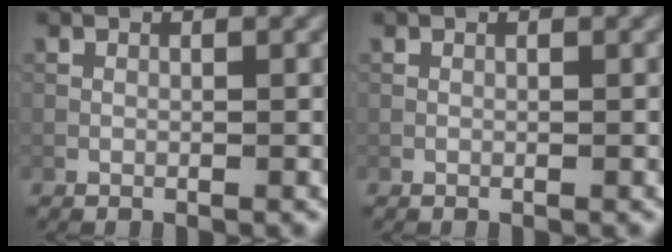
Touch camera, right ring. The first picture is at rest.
{"total": 0.0}